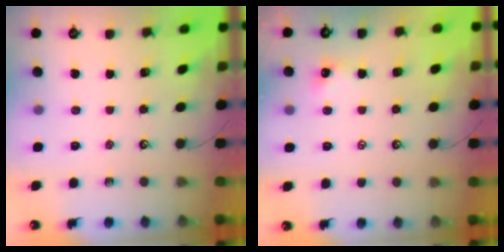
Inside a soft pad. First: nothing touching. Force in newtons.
{"total": 0.0}